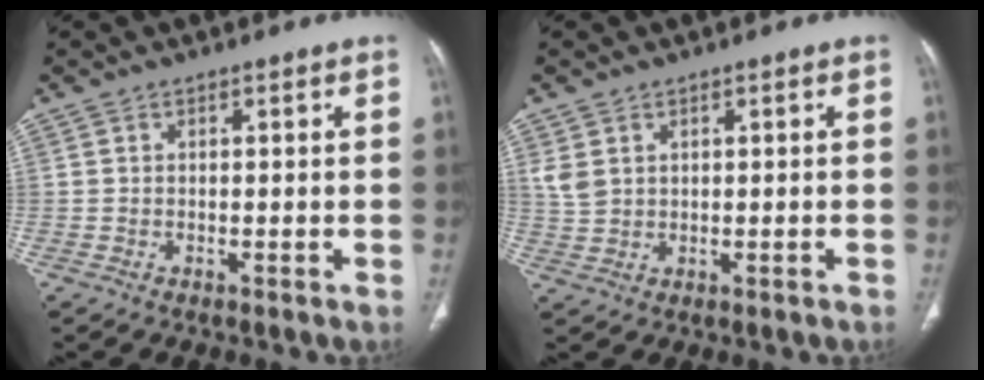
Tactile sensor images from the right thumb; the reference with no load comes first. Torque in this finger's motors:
{"motor_torque": [-0.03, 0.14, 0.60, -0.12, 0.04]}